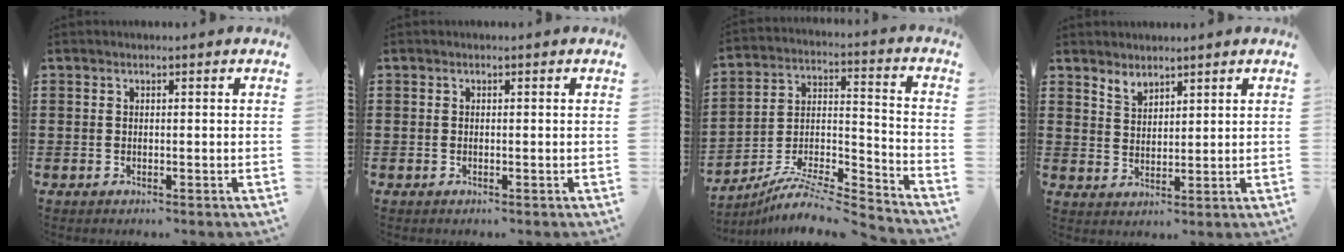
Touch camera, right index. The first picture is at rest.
{"total": 0.0}
{"total": 7.7, "force": [-6.9, 1.3, 3.1], "torque": [-0.057, 0.003, -0.140]}
{"total": 2.7, "force": [2.5, 1.0, 0.2], "torque": [-0.012, 0.000, 0.048]}